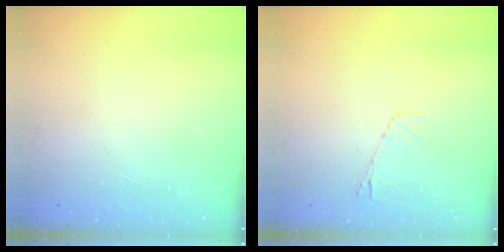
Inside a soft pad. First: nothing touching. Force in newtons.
{"total": 4.5, "press": 4.5, "slide": 0.5}